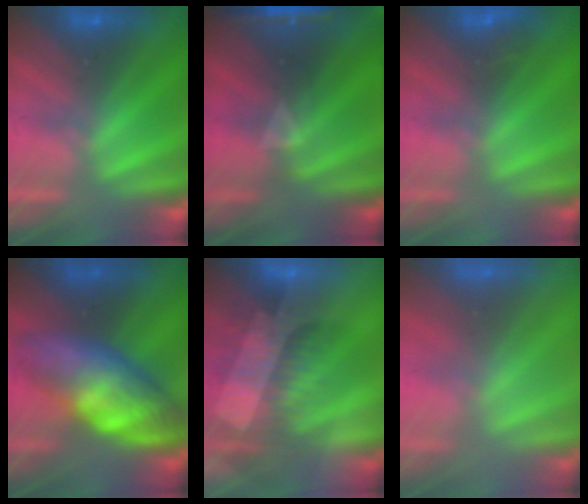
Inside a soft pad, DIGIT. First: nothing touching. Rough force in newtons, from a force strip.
{"total": 7.5}
{"total": 2.9}
{"total": 6.6}
{"total": 3.3}
{"total": 6.9}